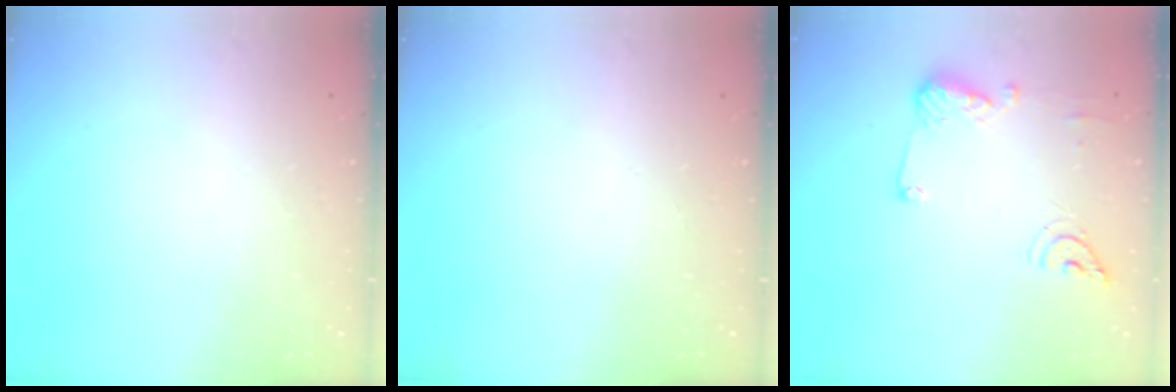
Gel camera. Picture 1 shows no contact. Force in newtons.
{"total": 0.0}
{"total": 11.2, "press": 11.1, "slide": 1.5}